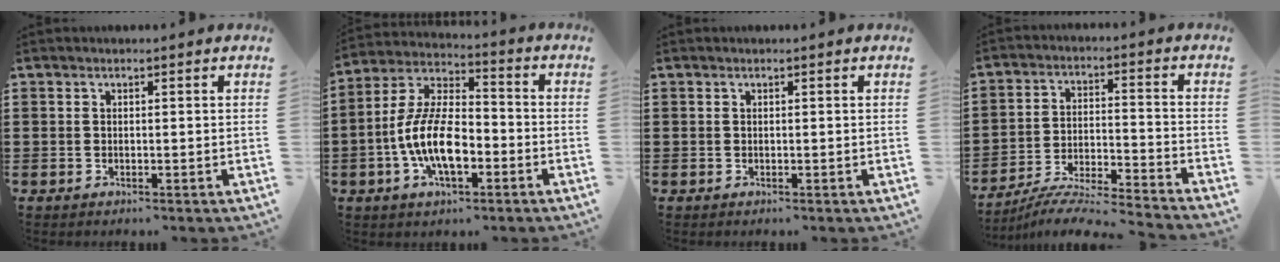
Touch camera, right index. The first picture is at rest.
{"total": 11.2, "force": [-3.6, 5.0, 9.3], "torque": [-0.211, -0.003, -0.070]}
{"total": 0.0}
{"total": 6.3, "force": [-6.0, -0.4, 2.1], "torque": [-0.043, -0.011, -0.117]}